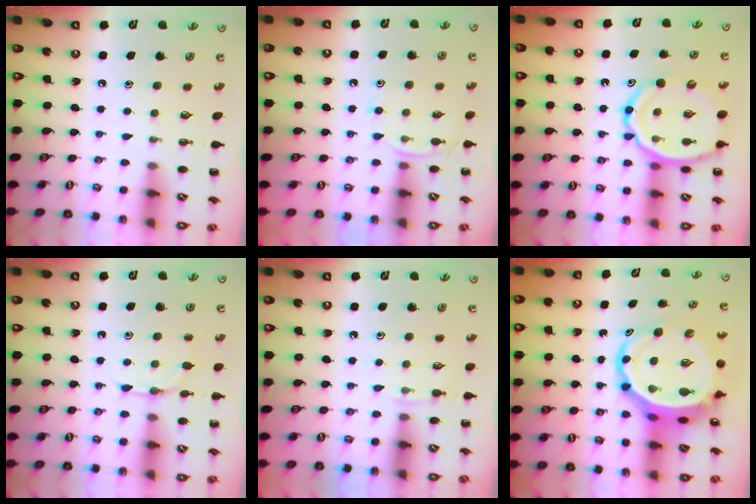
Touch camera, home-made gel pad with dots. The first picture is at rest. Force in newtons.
{"total": 7.1, "press": 6.8, "slide": 2.0}
{"total": 14.4, "press": 14.0, "slide": 3.5}
{"total": 4.9, "press": 4.6, "slide": 1.5}
{"total": 4.7, "press": 4.6, "slide": 1.3}
{"total": 9.0, "press": 8.6, "slide": 2.5}